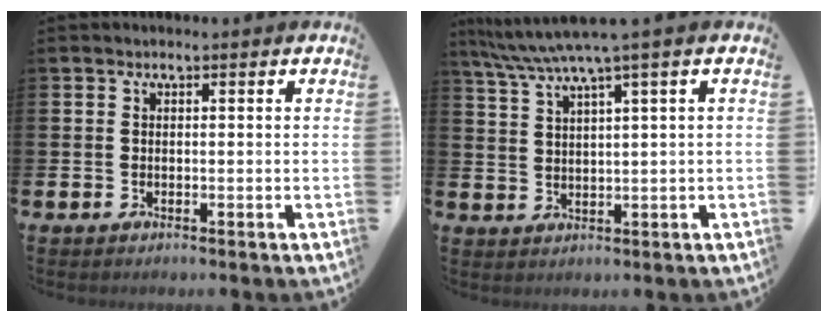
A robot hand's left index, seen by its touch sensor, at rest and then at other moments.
{"total": 5.2, "force": [3.6, -0.1, 3.7], "torque": [-0.088, -0.005, 0.062]}